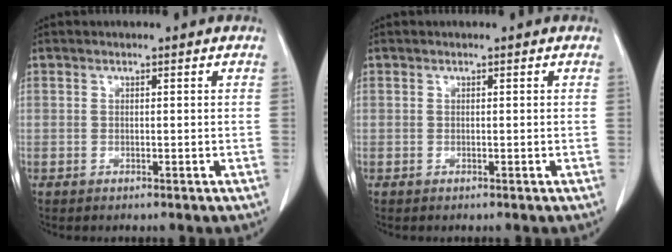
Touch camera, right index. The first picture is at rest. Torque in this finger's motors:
{"motor_torque": [0.00, 0.00, 0.00, 0.00]}